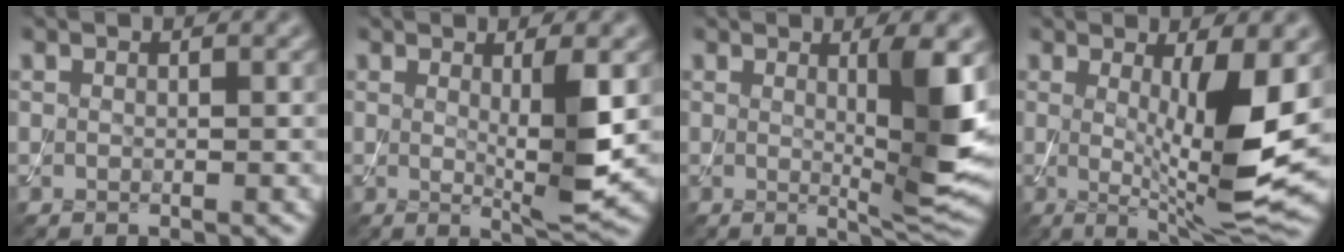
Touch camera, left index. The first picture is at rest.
{"total": 4.2, "force": [0.5, 0.6, 4.1], "torque": [-0.065, -0.013, 0.012]}
{"total": 5.9, "force": [0.9, 1.0, 5.7], "torque": [-0.079, -0.014, 0.018]}
{"total": 8.6, "force": [0.4, 1.9, 8.4], "torque": [-0.127, -0.023, 0.016]}